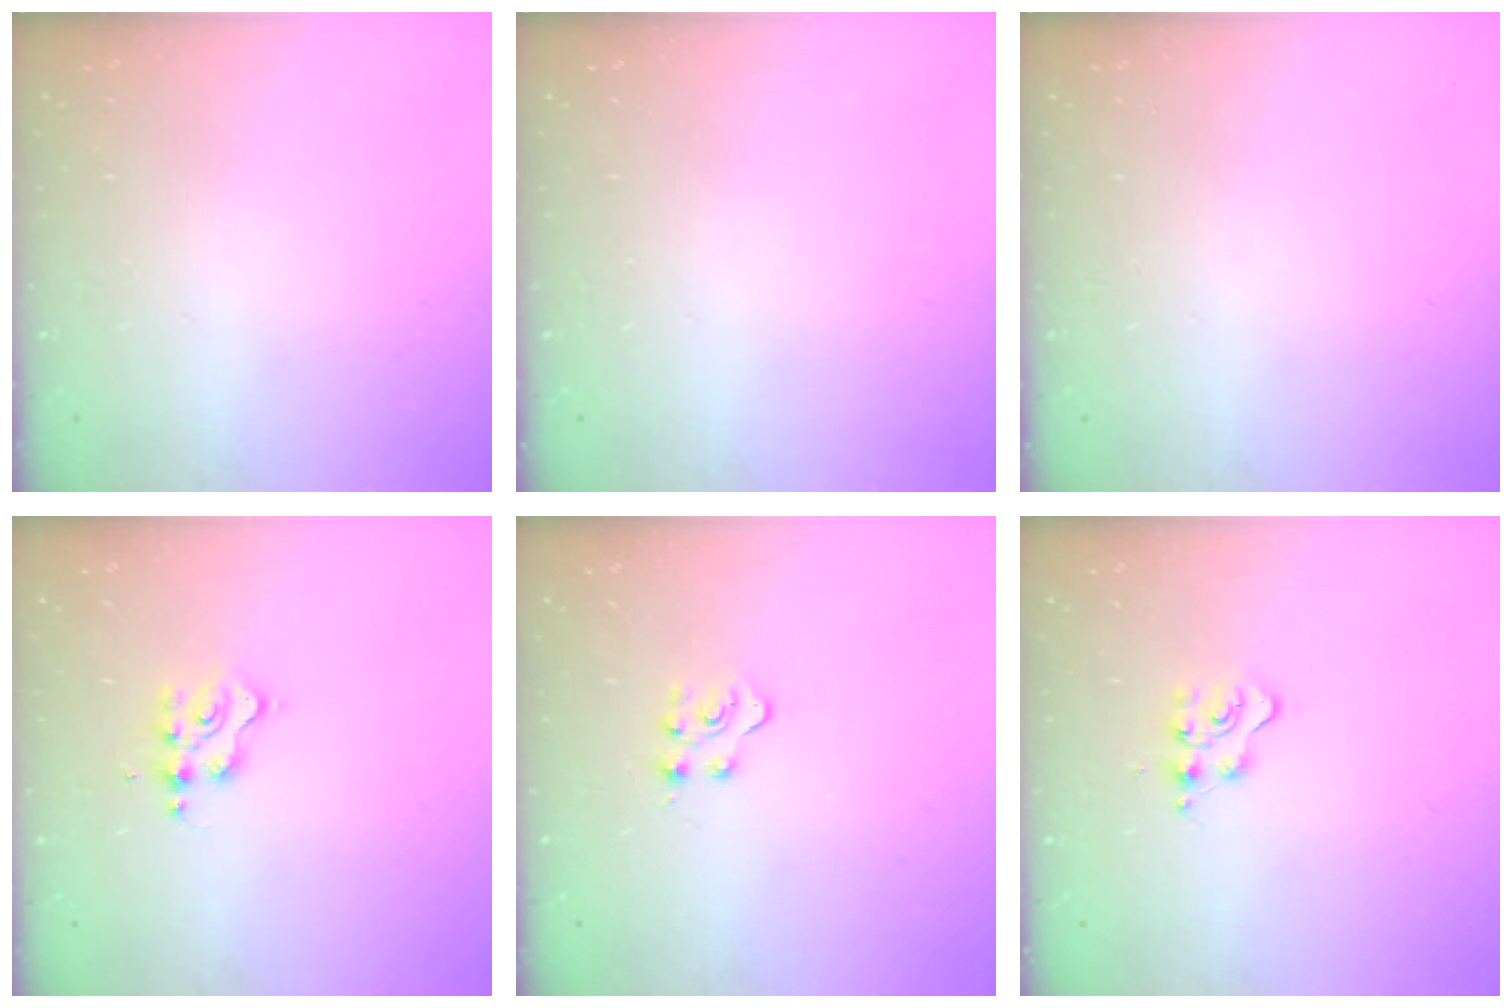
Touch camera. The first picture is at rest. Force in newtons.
{"total": 0.0}
{"total": 0.0}
{"total": 2.7, "press": 2.6, "slide": 0.4}
{"total": 3.4, "press": 3.4, "slide": 0.6}
{"total": 5.8, "press": 5.8, "slide": 0.6}